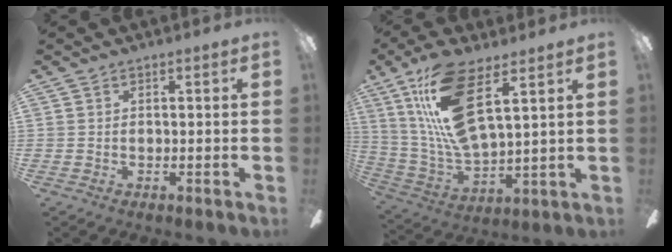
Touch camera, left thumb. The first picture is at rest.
{"total": 18.6, "force": [9.1, 6.7, 14.9], "torque": [-0.311, -0.027, 0.153]}